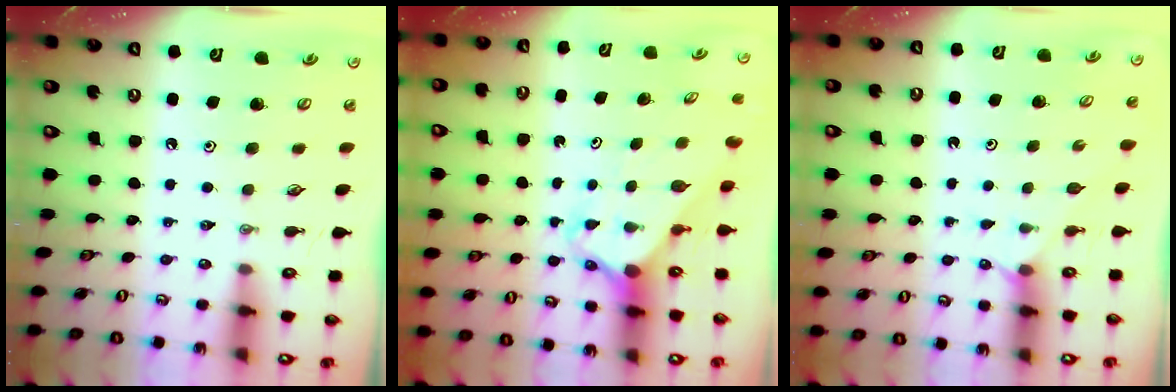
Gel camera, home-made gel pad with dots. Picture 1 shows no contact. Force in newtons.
{"total": 2.8, "press": 2.8, "slide": 0.2}
{"total": 1.9, "press": 1.9, "slide": 0.3}